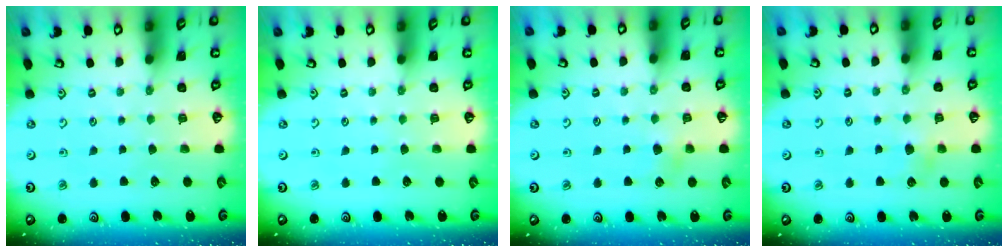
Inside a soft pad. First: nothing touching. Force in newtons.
{"total": 0.0}
{"total": 4.5, "press": 4.5, "slide": 0.4}
{"total": 4.5, "press": 4.5, "slide": 0.4}